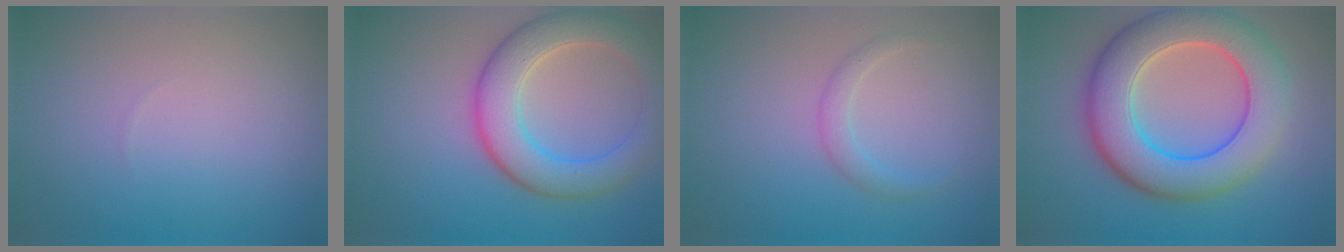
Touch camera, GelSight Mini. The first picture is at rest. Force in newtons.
{"total": 7.0, "press": 6.9, "slide": 0.3}
{"total": 1.5, "press": 1.5, "slide": 0.1}
{"total": 10.1, "press": 10.1, "slide": 0.4}